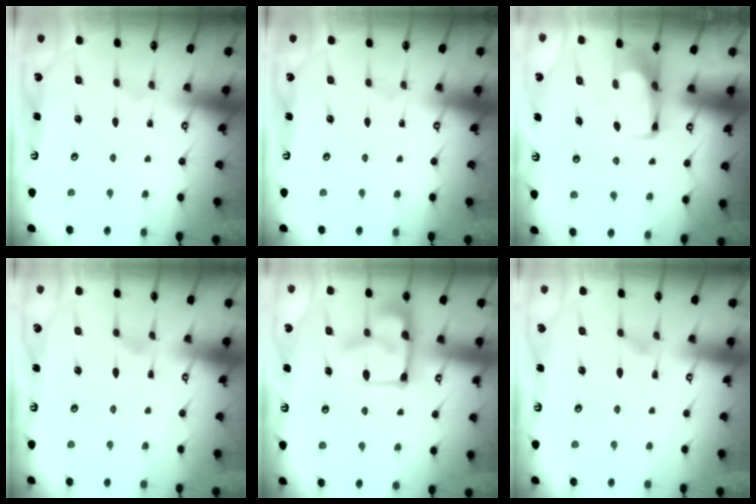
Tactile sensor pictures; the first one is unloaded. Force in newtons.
{"total": 0.0}
{"total": 1.6, "press": 1.4, "slide": 0.7}
{"total": 2.5, "press": 2.2, "slide": 1.2}
{"total": 11.8, "press": 11.7, "slide": 1.3}
{"total": 2.1, "press": 1.6, "slide": 1.3}